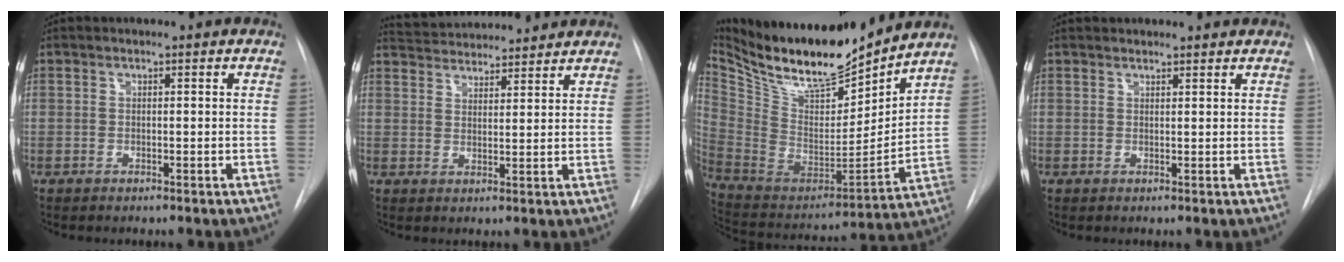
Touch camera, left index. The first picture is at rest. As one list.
[{"total": 11.3, "force": [10.9, 1.9, 2.6], "torque": [-0.041, 0.022, 0.161]}, {"total": 20.9, "force": [18.4, 4.0, 9.1], "torque": [-0.171, -0.033, 0.322]}, {"total": 4.3, "force": [4.1, 0.9, 1.0], "torque": [-0.011, 0.027, 0.049]}]